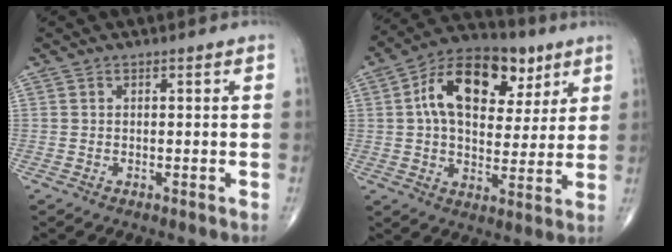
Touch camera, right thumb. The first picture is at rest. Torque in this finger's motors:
{"motor_torque": [0.05, 0.52, 1.34, 0.48, 0.09]}